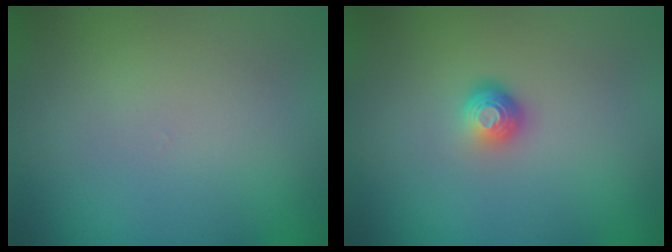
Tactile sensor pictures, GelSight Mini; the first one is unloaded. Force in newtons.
{"total": 1.8, "press": 1.2, "slide": 1.4}